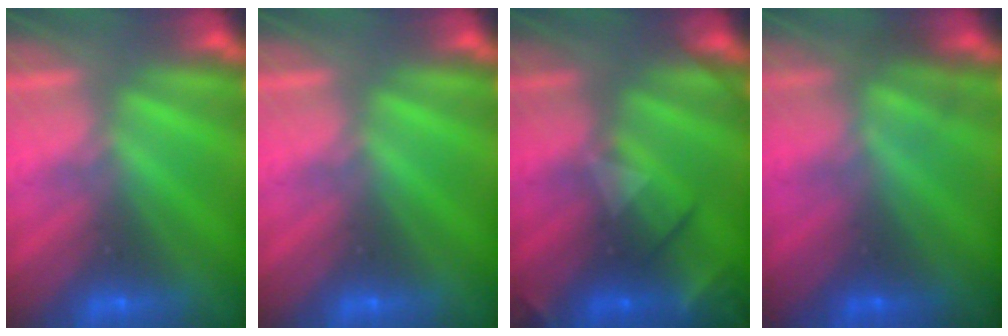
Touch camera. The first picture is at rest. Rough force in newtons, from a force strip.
{"total": 0.0}
{"total": 2.4}
{"total": 4.6}